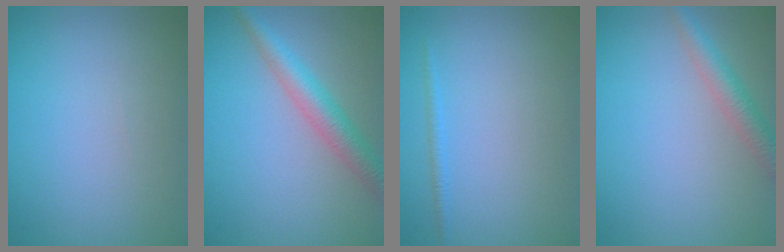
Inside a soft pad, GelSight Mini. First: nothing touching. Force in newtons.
{"total": 3.7, "press": 3.7, "slide": 0.1}
{"total": 0.8, "press": 0.8, "slide": 0.1}
{"total": 2.6, "press": 2.6, "slide": 0.1}